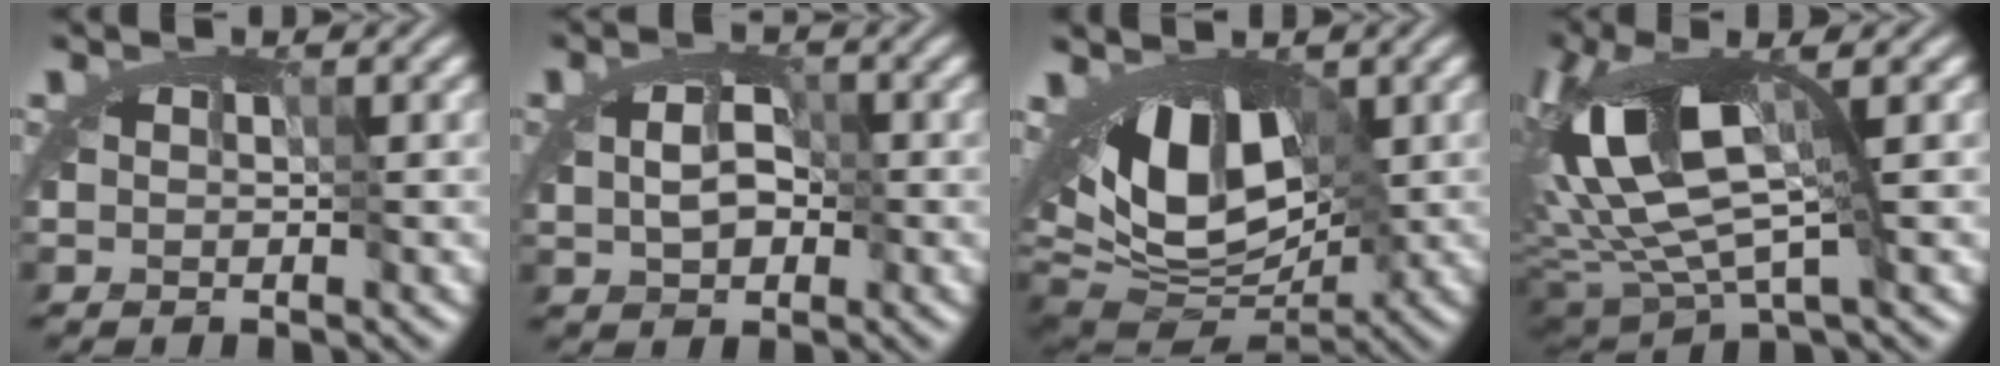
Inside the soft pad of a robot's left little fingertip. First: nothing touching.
{"total": 3.1, "force": [-1.1, 2.4, 1.5], "torque": [-0.010, 0.008, -0.022]}
{"total": 10.7, "force": [0.8, 6.6, 8.4], "torque": [-0.114, 0.002, 0.009]}
{"total": 10.4, "force": [-0.7, 4.1, 9.6], "torque": [-0.198, -0.009, -0.022]}